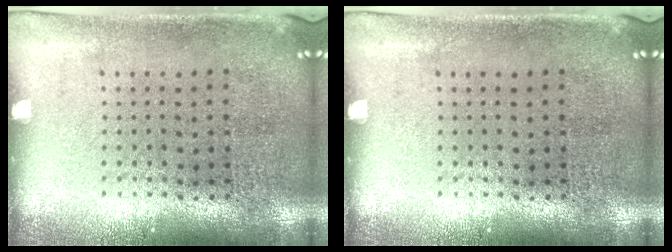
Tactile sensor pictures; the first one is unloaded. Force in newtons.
{"total": 0.0}